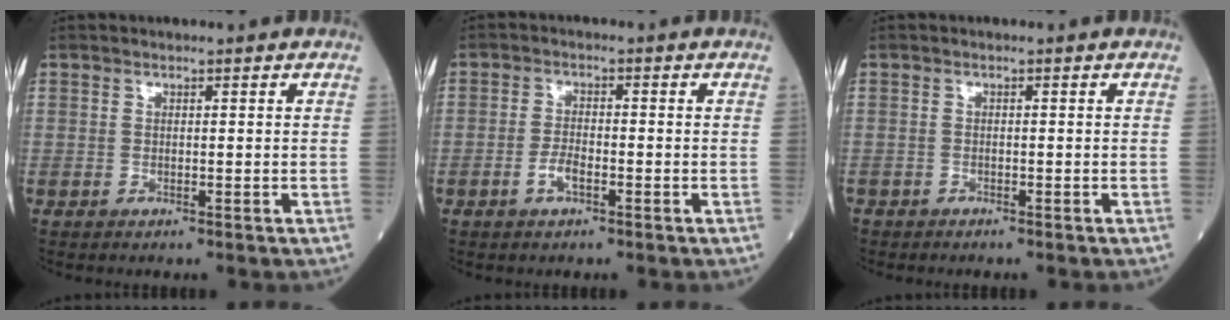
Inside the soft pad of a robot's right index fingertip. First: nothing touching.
{"total": 2.8, "force": [-1.4, 1.0, 2.3], "torque": [-0.048, 0.001, -0.027]}
{"total": 0.9, "force": [-0.7, 0.4, 0.0], "torque": [-0.011, -0.001, -0.016]}